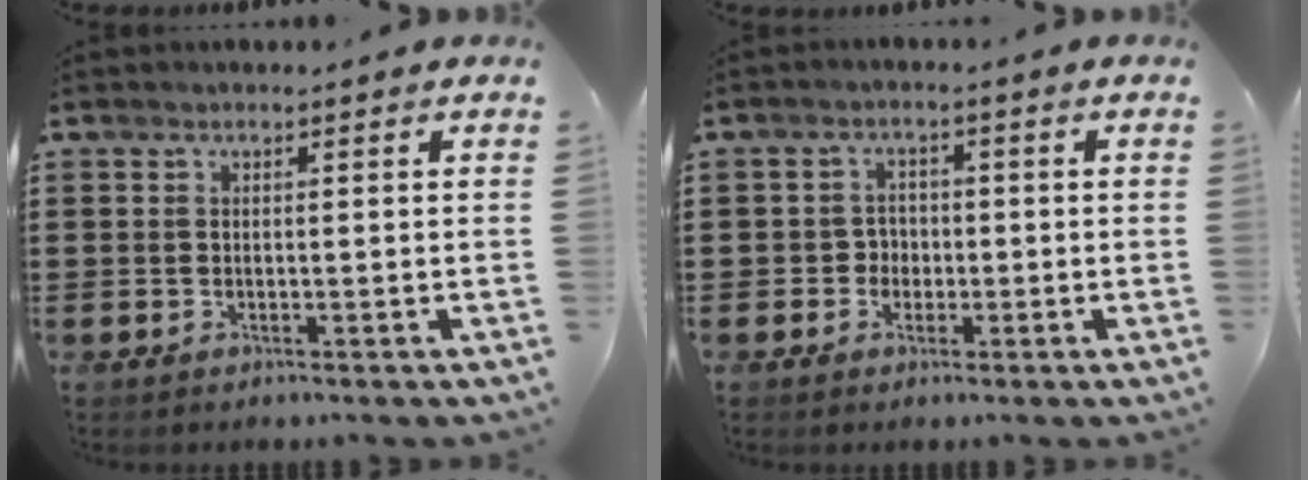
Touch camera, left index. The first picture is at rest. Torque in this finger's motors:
{"motor_torque": [-0.03, 0.25, -0.05, 0.00]}